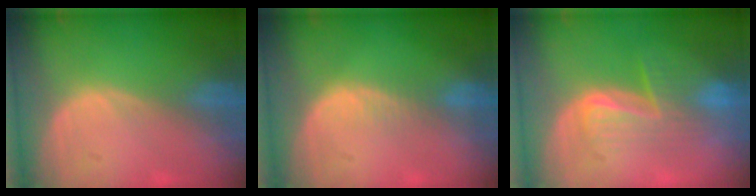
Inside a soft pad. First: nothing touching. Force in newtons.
{"total": 2.0, "press": 2.0, "slide": 0.1}
{"total": 6.5, "press": 6.4, "slide": 1.2}